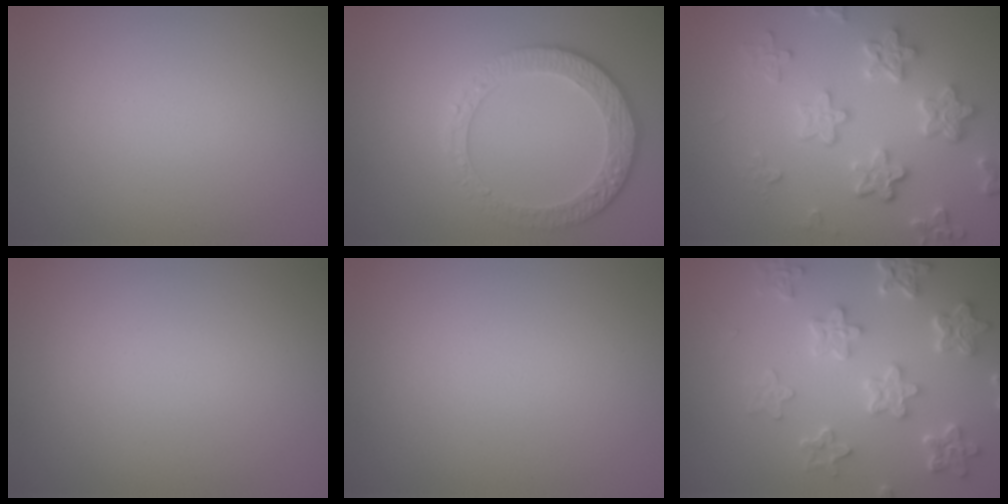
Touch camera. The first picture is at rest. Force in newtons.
{"total": 4.5, "press": 3.4, "slide": 3.0}
{"total": 5.3, "press": 4.1, "slide": 3.4}
{"total": 0.0}
{"total": 0.0}
{"total": 6.0, "press": 4.7, "slide": 3.7}